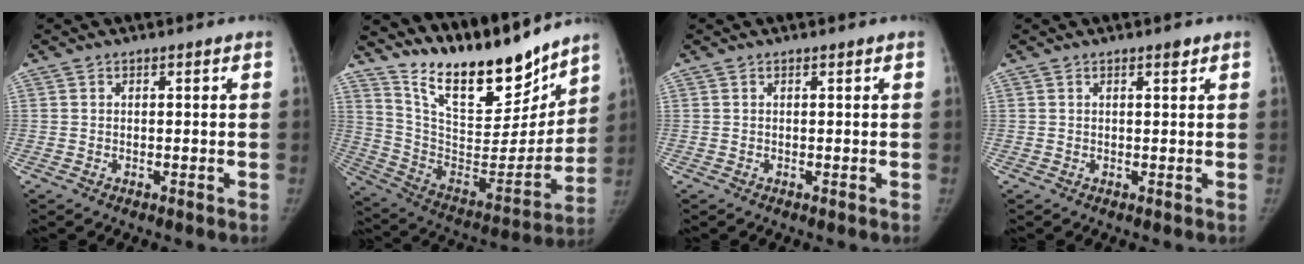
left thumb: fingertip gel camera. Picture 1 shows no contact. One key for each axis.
{"total": 23.5, "fx": 19.4, "fy": 6.8, "fz": 11.5, "tx": -0.137, "ty": -0.115, "tz": 0.334}
{"total": 0.0}
{"total": 1.1, "fx": 0.7, "fy": 0.2, "fz": 0.8, "tx": -0.010, "ty": -0.004, "tz": 0.012}